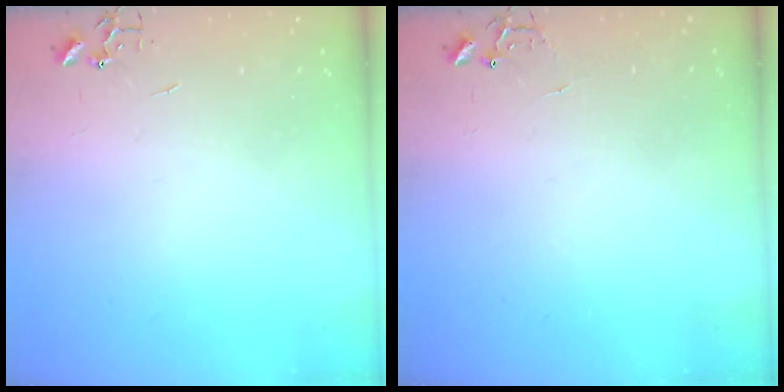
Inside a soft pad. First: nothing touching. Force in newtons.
{"total": 5.8, "press": 5.8, "slide": 0.5}